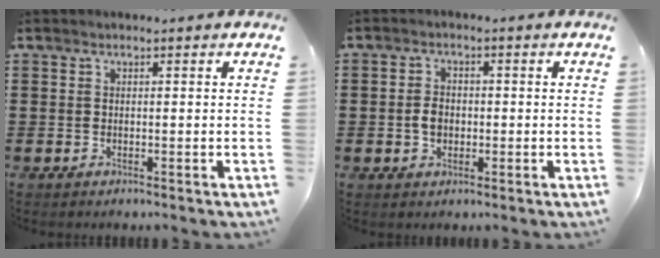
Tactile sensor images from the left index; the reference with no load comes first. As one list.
[{"total": 2.9, "force": [-0.4, 2.1, 2.0], "torque": [-0.041, 0.003, -0.008]}]